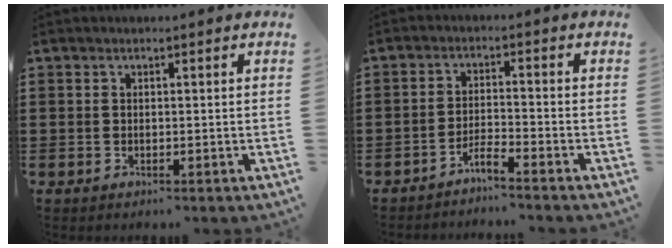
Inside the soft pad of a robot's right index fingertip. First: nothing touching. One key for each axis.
{"total": 2.9, "fx": -2.7, "fy": -0.3, "fz": 0.7, "tx": -0.018, "ty": 0.000, "tz": -0.056}